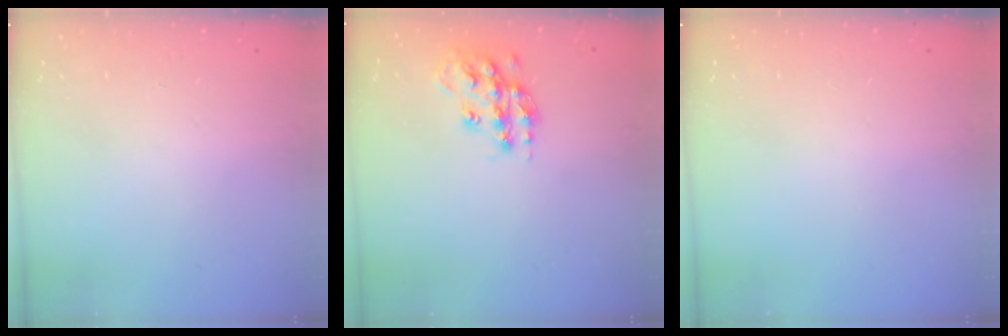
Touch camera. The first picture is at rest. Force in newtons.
{"total": 15.0, "press": 15.0, "slide": 1.0}
{"total": 0.0}